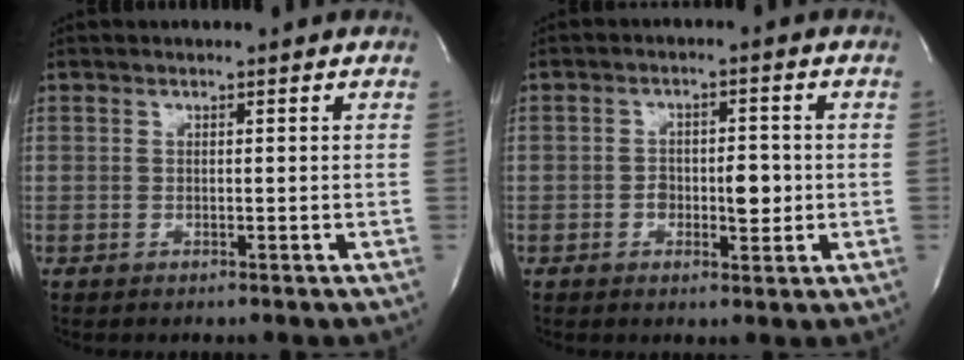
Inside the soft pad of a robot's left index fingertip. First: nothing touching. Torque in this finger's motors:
{"motor_torque": [0.12, 0.00, 0.08, 0.02]}